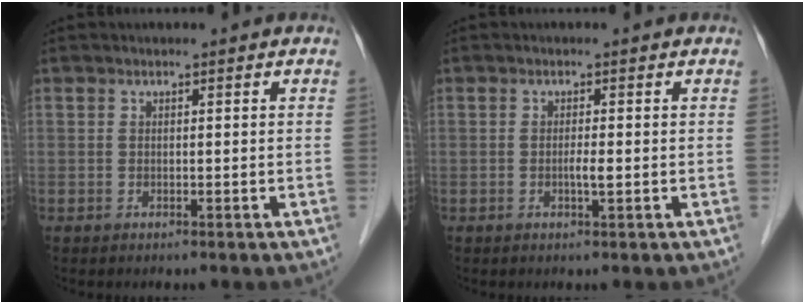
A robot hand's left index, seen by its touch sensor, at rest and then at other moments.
{"total": 1.3, "force": [-0.2, 0.0, 1.3], "torque": [-0.026, -0.002, -0.004]}